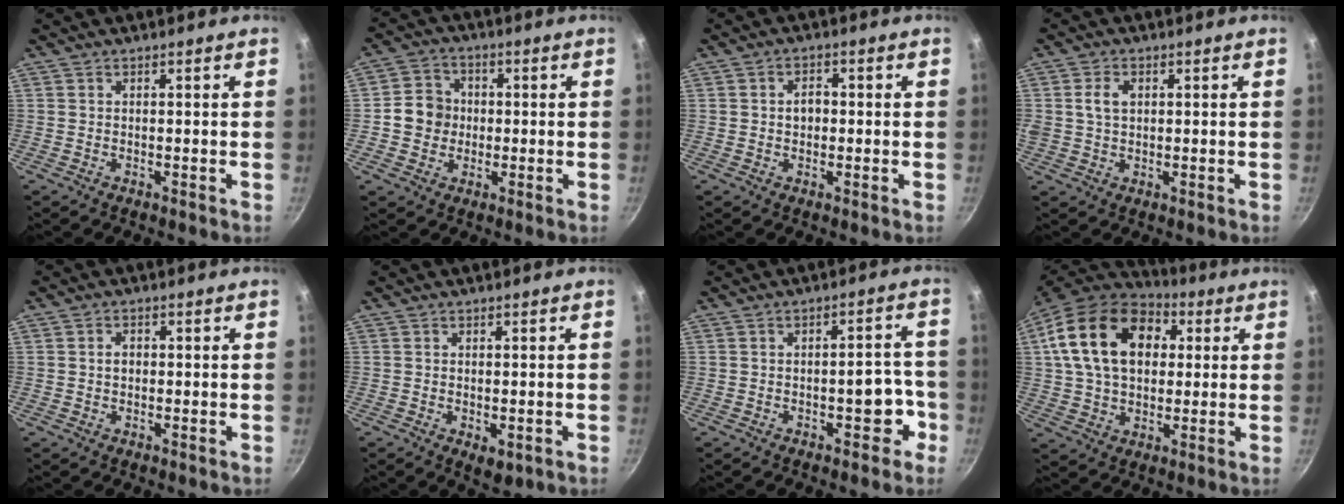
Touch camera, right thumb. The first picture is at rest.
{"total": 7.2, "force": [-0.3, 6.6, 2.9], "torque": [-0.017, 0.013, -0.020]}
{"total": 3.2, "force": [0.0, 2.4, 2.1], "torque": [-0.016, 0.009, -0.002]}
{"total": 4.1, "force": [0.9, 2.9, 2.8], "torque": [-0.042, 0.003, 0.016]}
{"total": 2.2, "force": [0.1, 1.7, 1.4], "torque": [-0.014, 0.008, 0.001]}
{"total": 3.7, "force": [-0.9, 2.0, 3.0], "torque": [-0.041, -0.012, -0.010]}
{"total": 6.1, "force": [-2.6, 3.1, 4.5], "torque": [-0.015, 0.037, -0.030]}
{"total": 20.6, "force": [5.4, 14.1, 14.0], "torque": [-0.222, 0.013, 0.085]}